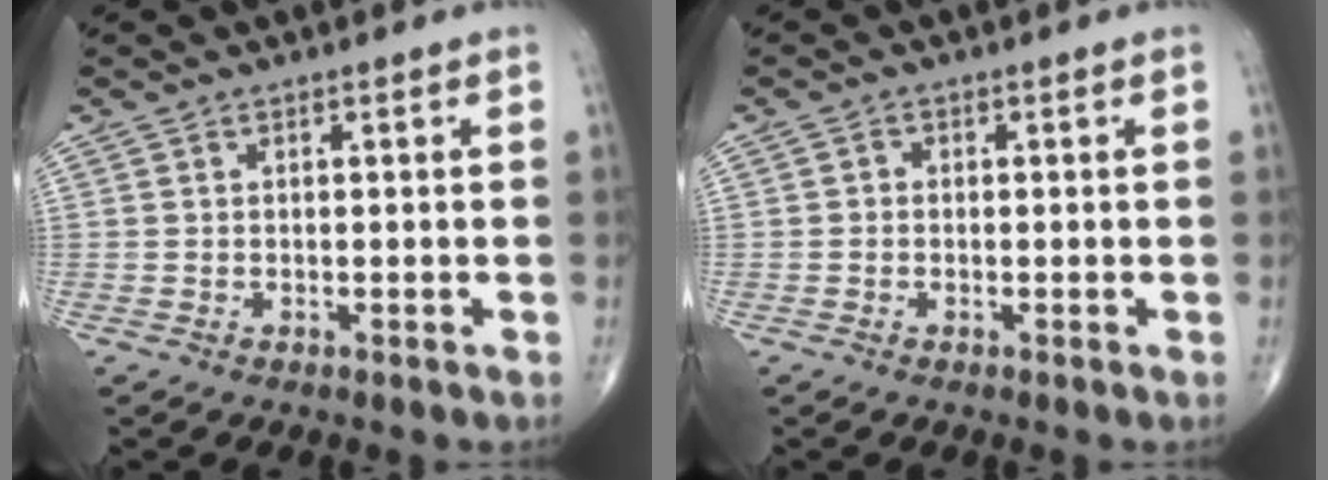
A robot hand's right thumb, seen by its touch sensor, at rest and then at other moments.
{"total": 0.8, "force": [-0.2, 0.7, 0.3], "torque": [0.000, 0.003, -0.008]}